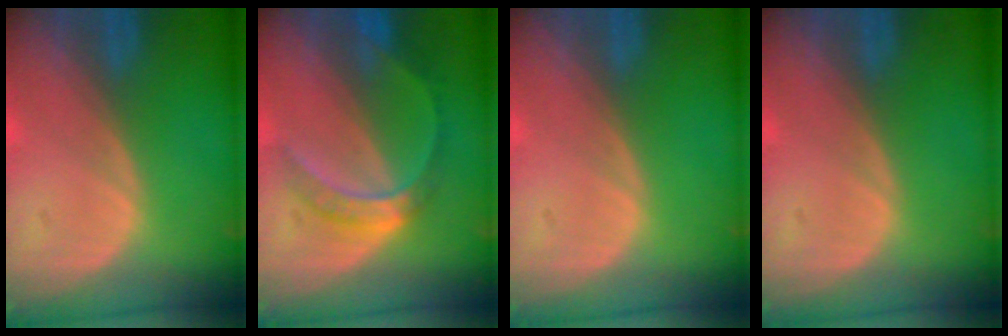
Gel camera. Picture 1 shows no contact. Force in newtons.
{"total": 5.6, "press": 5.5, "slide": 1.0}
{"total": 0.0}
{"total": 0.0}